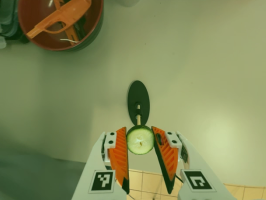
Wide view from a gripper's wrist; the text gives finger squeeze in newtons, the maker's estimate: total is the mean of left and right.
{"total": 6.2, "left": 5.9, "right": 6.6}